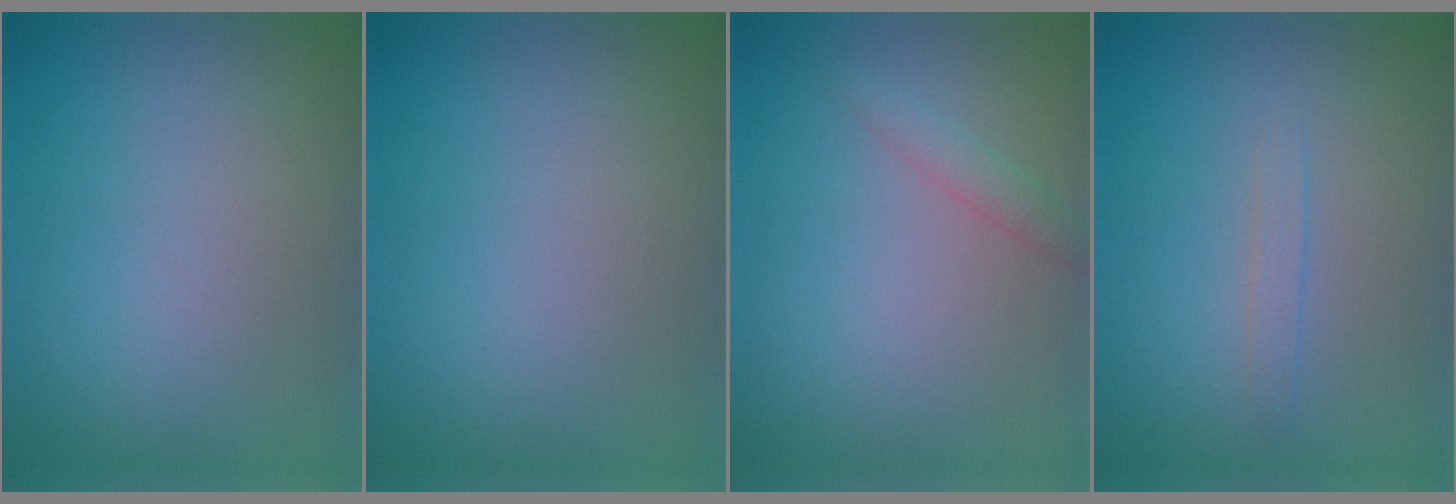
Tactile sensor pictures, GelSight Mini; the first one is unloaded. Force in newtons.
{"total": 0.0}
{"total": 1.5, "press": 1.5, "slide": 0.0}
{"total": 0.9, "press": 0.9, "slide": 0.0}